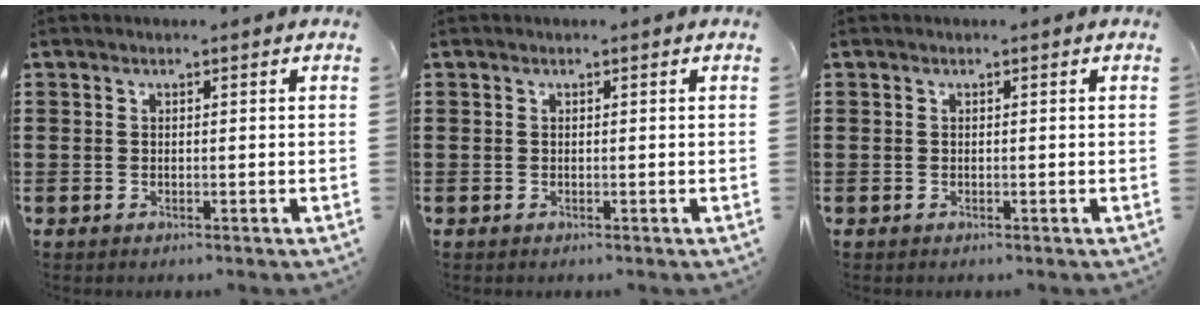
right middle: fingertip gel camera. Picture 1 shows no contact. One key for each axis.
{"total": 0.0}
{"total": 0.0}